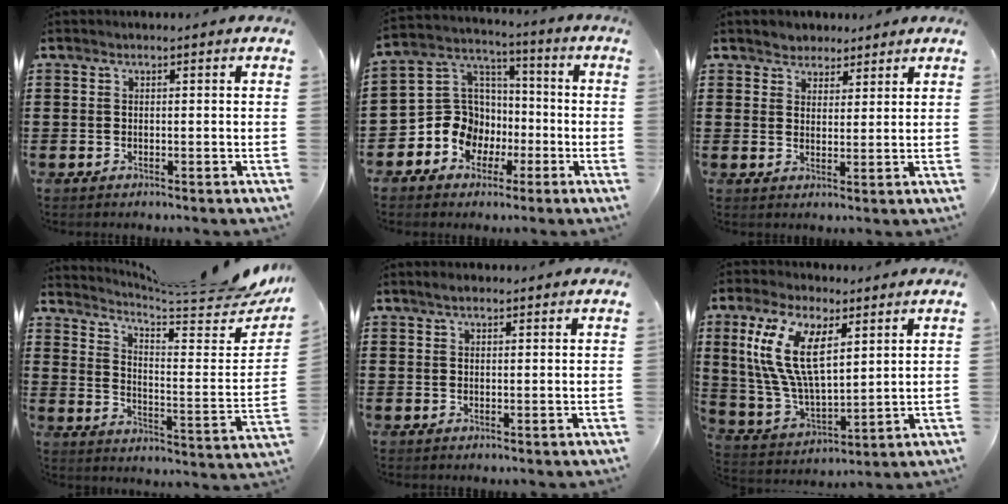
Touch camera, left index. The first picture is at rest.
{"total": 9.5, "force": [-3.1, 8.6, 2.2], "torque": [-0.095, 0.006, -0.059]}
{"total": 2.9, "force": [2.3, 1.7, -0.5], "torque": [-0.004, 0.007, 0.044]}
{"total": 5.9, "force": [5.1, 0.5, 3.0], "torque": [-0.060, -0.055, 0.079]}
{"total": 1.5, "force": [1.2, 0.6, 0.8], "torque": [-0.017, 0.004, 0.021]}
{"total": 12.4, "force": [5.3, 5.6, 9.8], "torque": [-0.219, 0.001, 0.098]}